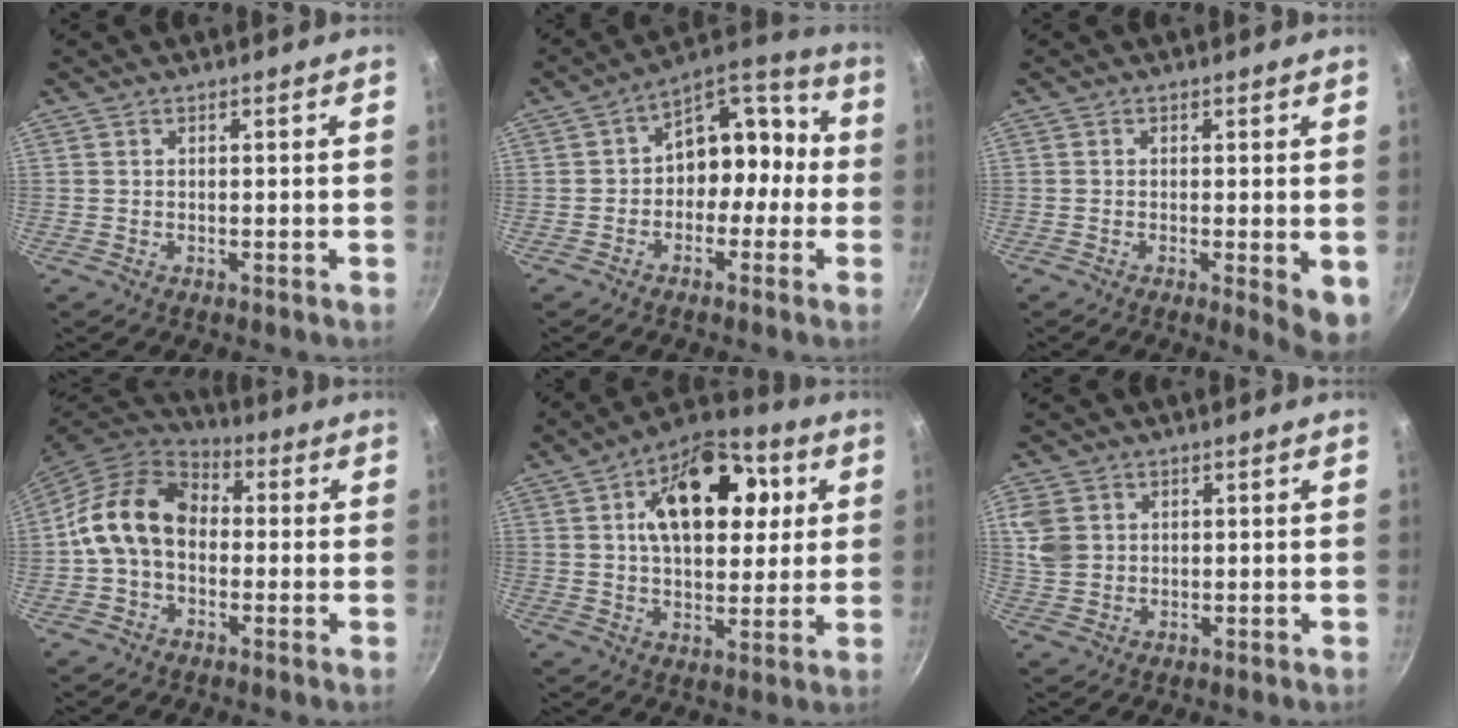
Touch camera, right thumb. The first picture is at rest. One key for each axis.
{"total": 12.6, "fx": -0.7, "fy": 8.3, "fz": 9.4, "tx": -0.083, "ty": 0.047, "tz": -0.028}
{"total": 4.8, "fx": -1.0, "fy": 1.1, "fz": 4.6, "tx": -0.067, "ty": -0.014, "tz": -0.016}
{"total": 14.0, "fx": -0.8, "fy": 10.1, "fz": 9.6, "tx": -0.167, "ty": 0.036, "tz": -0.028}
{"total": 19.0, "fx": 5.3, "fy": 10.9, "fz": 14.7, "tx": -0.181, "ty": 0.008, "tz": 0.075}
{"total": 5.8, "fx": 1.6, "fy": 4.7, "fz": 3.0, "tx": -0.055, "ty": 0.000, "tz": 0.038}